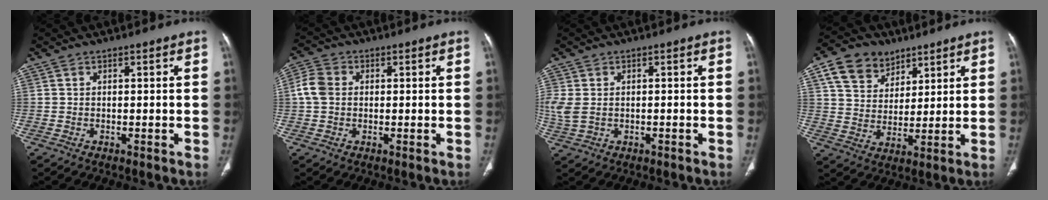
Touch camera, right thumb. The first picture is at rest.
{"total": 4.8, "force": [0.3, 3.8, 2.9], "torque": [-0.066, 0.013, 0.002]}
{"total": 4.1, "force": [-0.1, 2.7, 3.0], "torque": [-0.093, 0.007, 0.006]}
{"total": 11.4, "force": [6.5, 8.2, 4.5], "torque": [-0.060, -0.017, 0.123]}